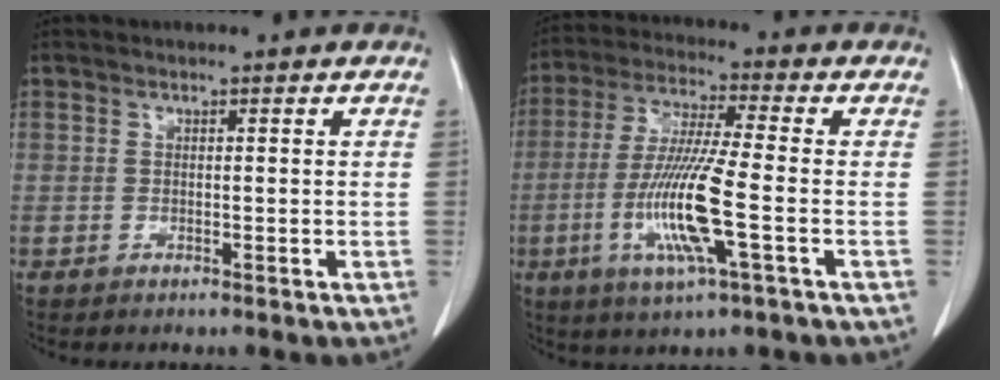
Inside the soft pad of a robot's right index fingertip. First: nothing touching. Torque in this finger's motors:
{"motor_torque": [1.97, -0.17, 0.95, 0.21]}